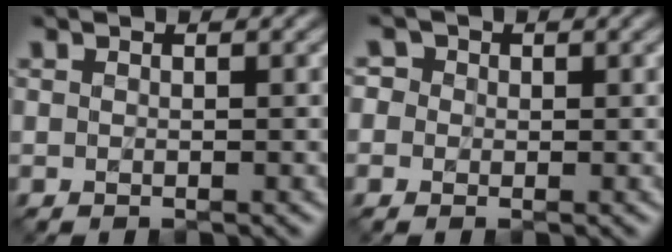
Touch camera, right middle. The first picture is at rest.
{"total": 2.4, "force": [0.8, 2.1, 0.9], "torque": [0.001, 0.015, -0.011]}